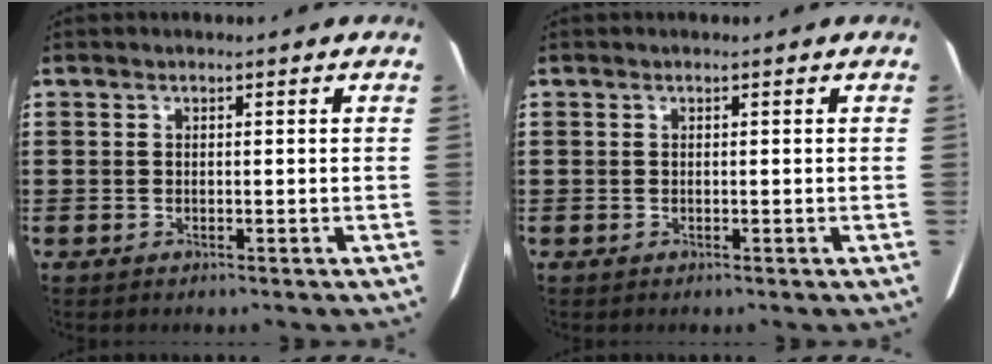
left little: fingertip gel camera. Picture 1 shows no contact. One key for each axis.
{"total": 0.0}